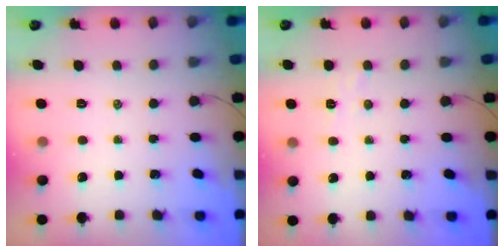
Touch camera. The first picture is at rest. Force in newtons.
{"total": 2.9, "press": 2.9, "slide": 0.7}